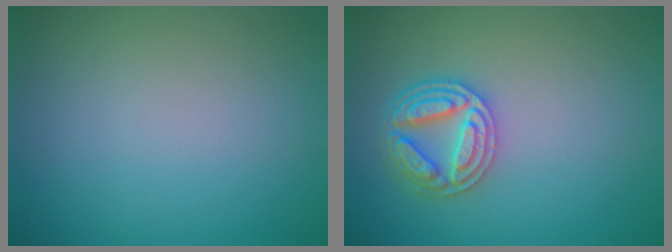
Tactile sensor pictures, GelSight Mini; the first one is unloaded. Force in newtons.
{"total": 4.0, "press": 3.8, "slide": 1.3}